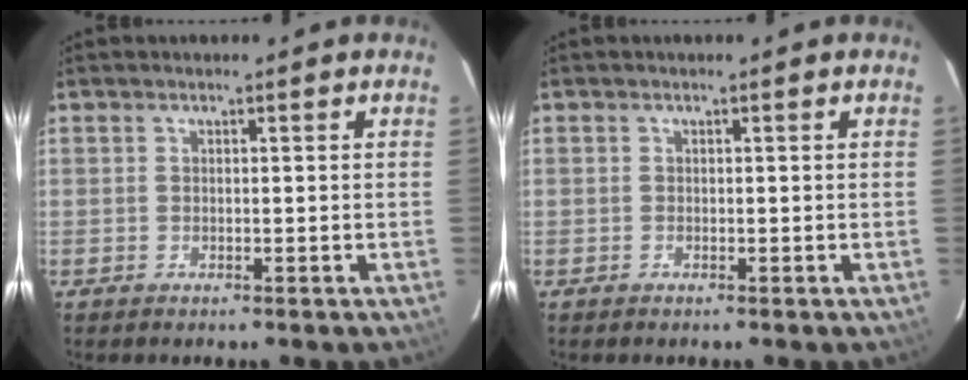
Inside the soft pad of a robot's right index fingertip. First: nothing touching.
{"total": 0.0}